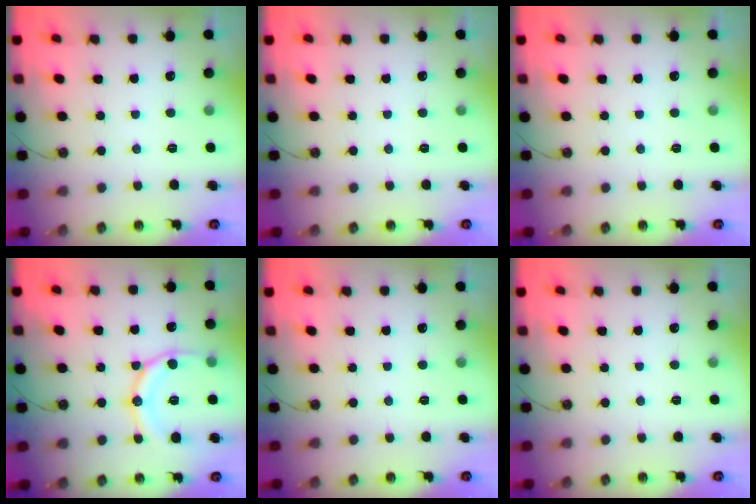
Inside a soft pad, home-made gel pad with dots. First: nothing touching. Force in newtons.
{"total": 0.0}
{"total": 0.0}
{"total": 14.4, "press": 14.3, "slide": 1.5}
{"total": 0.0}
{"total": 0.0}